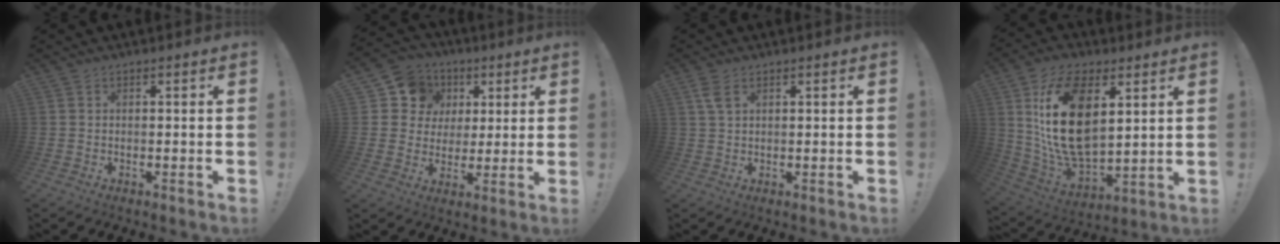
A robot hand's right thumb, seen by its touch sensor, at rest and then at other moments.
{"total": 10.8, "force": [3.2, 9.9, 2.7], "torque": [-0.042, -0.012, 0.070]}
{"total": 3.6, "force": [1.7, 1.8, 2.6], "torque": [-0.053, 0.001, 0.032]}
{"total": 21.8, "force": [6.7, 12.2, 16.8], "torque": [-0.345, -0.030, 0.115]}